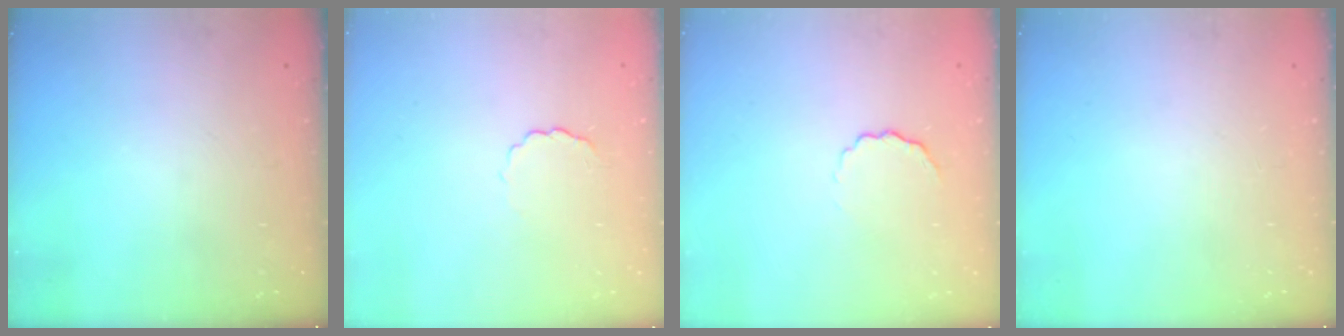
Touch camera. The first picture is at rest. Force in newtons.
{"total": 3.5, "press": 3.4, "slide": 0.6}
{"total": 3.4, "press": 3.4, "slide": 0.7}
{"total": 0.0}